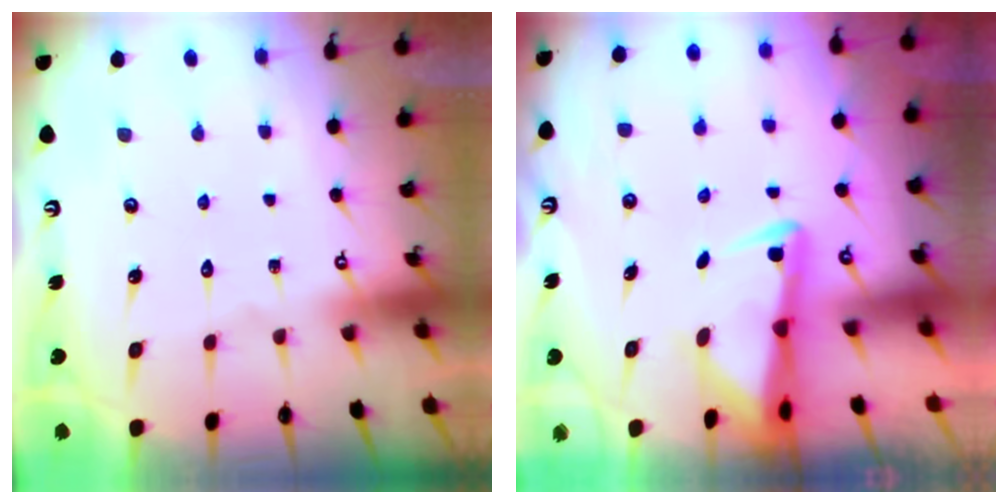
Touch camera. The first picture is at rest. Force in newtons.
{"total": 3.2, "press": 3.1, "slide": 0.7}